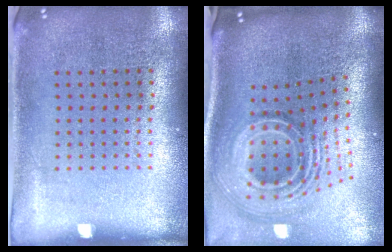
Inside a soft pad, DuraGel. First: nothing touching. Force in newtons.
{"total": 2.9, "press": 1.8, "slide": 2.3}